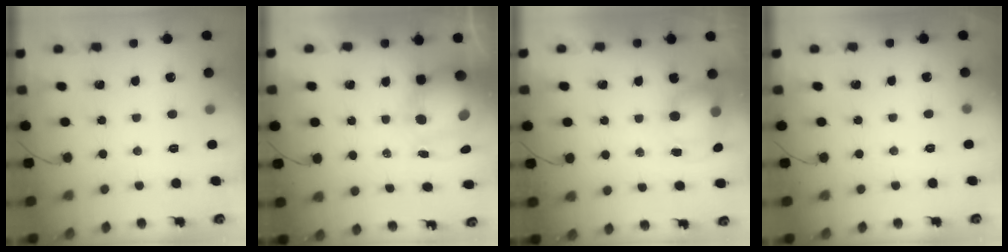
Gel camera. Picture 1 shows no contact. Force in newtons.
{"total": 11.7, "press": 11.4, "slide": 2.8}
{"total": 11.5, "press": 9.0, "slide": 7.2}
{"total": 2.4, "press": 1.6, "slide": 1.8}